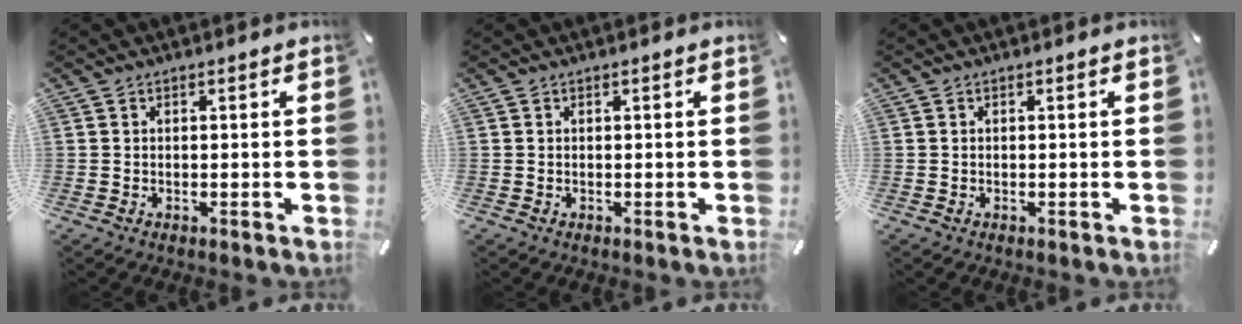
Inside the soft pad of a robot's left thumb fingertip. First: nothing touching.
{"total": 0.0}
{"total": 0.0}